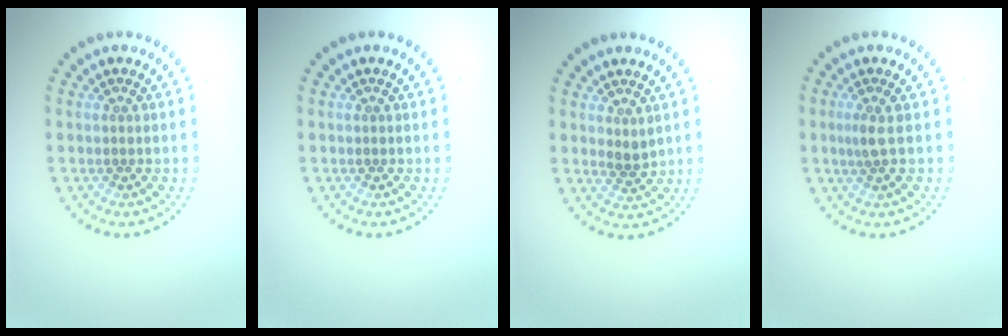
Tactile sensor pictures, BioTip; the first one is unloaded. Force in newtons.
{"total": 0.0}
{"total": 1.2, "press": 0.9, "slide": 0.7}
{"total": 1.3, "press": 1.1, "slide": 0.8}